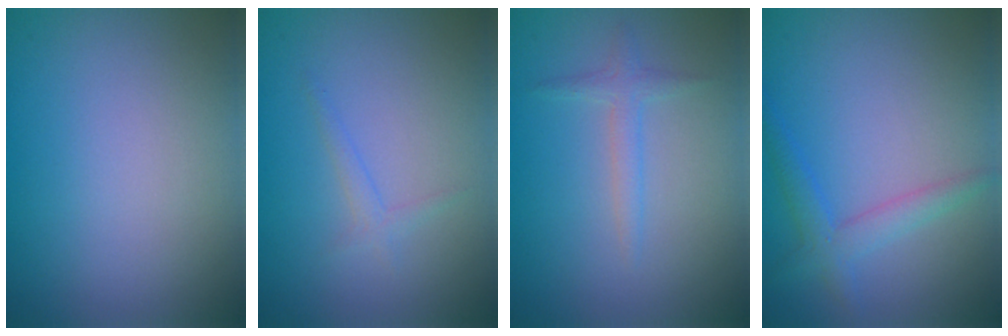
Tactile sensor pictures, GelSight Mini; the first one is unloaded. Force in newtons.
{"total": 1.0, "press": 1.0, "slide": 0.1}
{"total": 1.5, "press": 1.5, "slide": 0.1}
{"total": 2.5, "press": 2.5, "slide": 0.1}